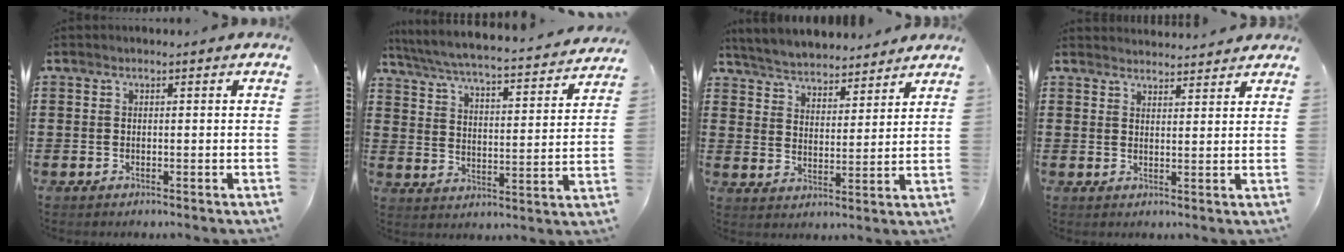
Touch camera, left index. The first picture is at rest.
{"total": 4.5, "force": [4.3, -0.2, 1.4], "torque": [-0.050, -0.037, 0.064]}
{"total": 4.8, "force": [4.7, 0.2, 0.1], "torque": [-0.025, -0.028, 0.083]}
{"total": 2.5, "force": [2.5, 0.0, -0.2], "torque": [-0.004, -0.006, 0.048]}